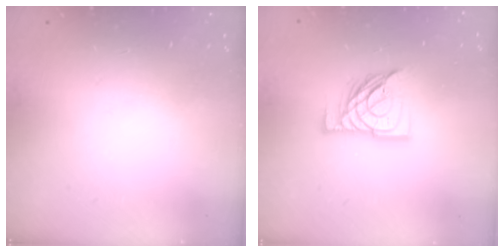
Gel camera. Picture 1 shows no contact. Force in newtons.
{"total": 13.2, "press": 13.2, "slide": 1.1}